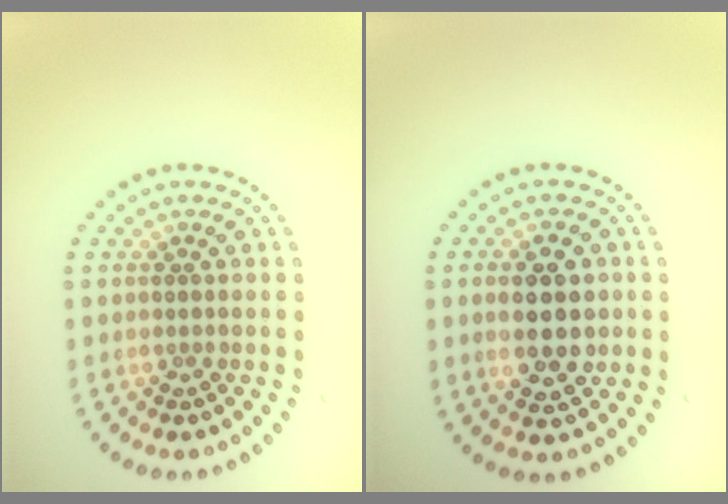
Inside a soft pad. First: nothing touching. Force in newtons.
{"total": 5.0, "press": 5.0, "slide": 0.3}